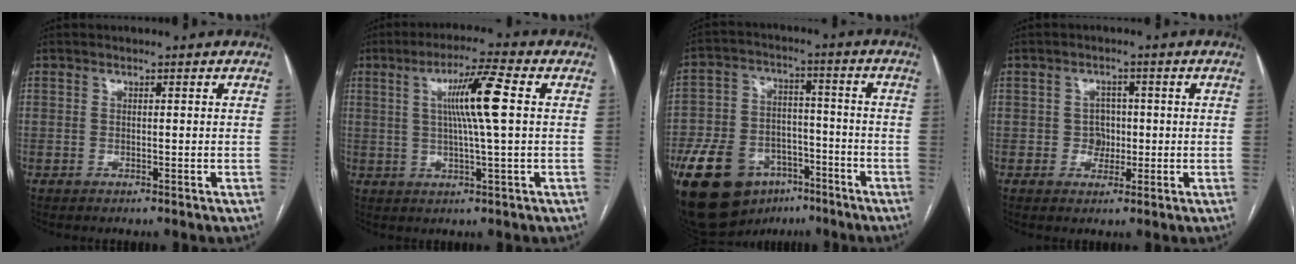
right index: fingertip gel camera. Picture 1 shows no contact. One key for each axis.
{"total": 8.7, "fx": 1.6, "fy": -0.5, "fz": 8.5, "tx": -0.151, "ty": 0.005, "tz": 0.028}
{"total": 17.2, "fx": -10.0, "fy": 10.5, "fz": 9.2, "tx": -0.178, "ty": 0.020, "tz": -0.164}
{"total": 3.0, "fx": -0.3, "fy": 2.7, "fz": 1.2, "tx": -0.010, "ty": 0.008, "tz": -0.003}